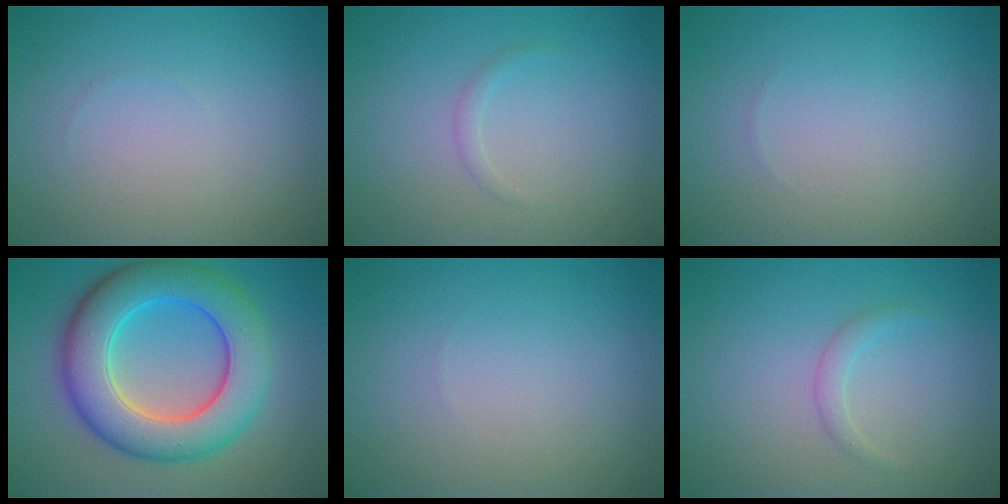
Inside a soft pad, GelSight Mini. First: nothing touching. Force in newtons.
{"total": 0.7, "press": 0.7, "slide": 0.0}
{"total": 0.0}
{"total": 9.8, "press": 9.8, "slide": 0.2}
{"total": 0.0}
{"total": 1.2, "press": 1.2, "slide": 0.1}